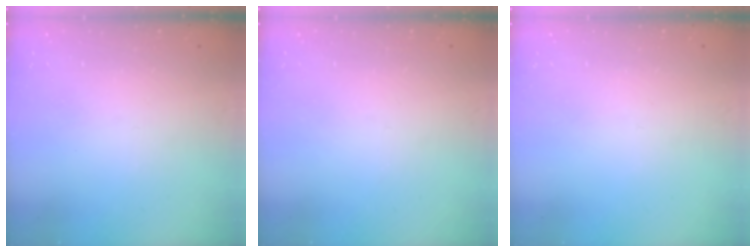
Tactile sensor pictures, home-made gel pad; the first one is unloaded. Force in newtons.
{"total": 0.0}
{"total": 0.0}